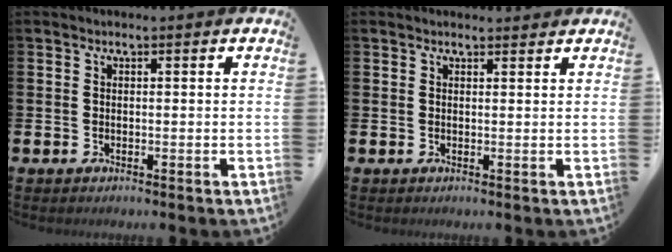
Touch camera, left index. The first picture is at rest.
{"total": 1.0, "force": [0.9, 0.2, 0.1], "torque": [0.004, -0.001, 0.015]}